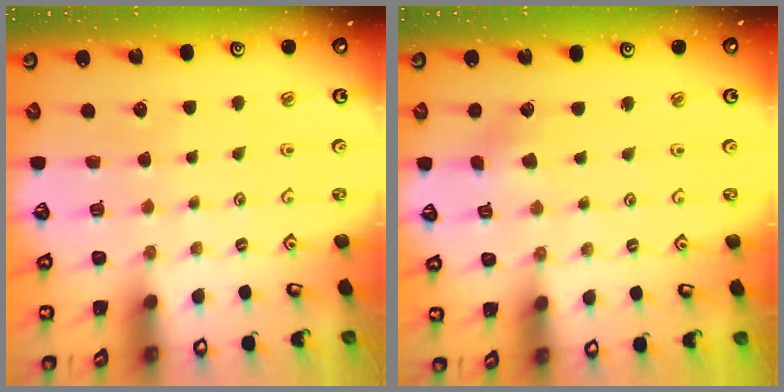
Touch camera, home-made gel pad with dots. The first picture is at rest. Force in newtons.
{"total": 2.7, "press": 2.7, "slide": 0.3}